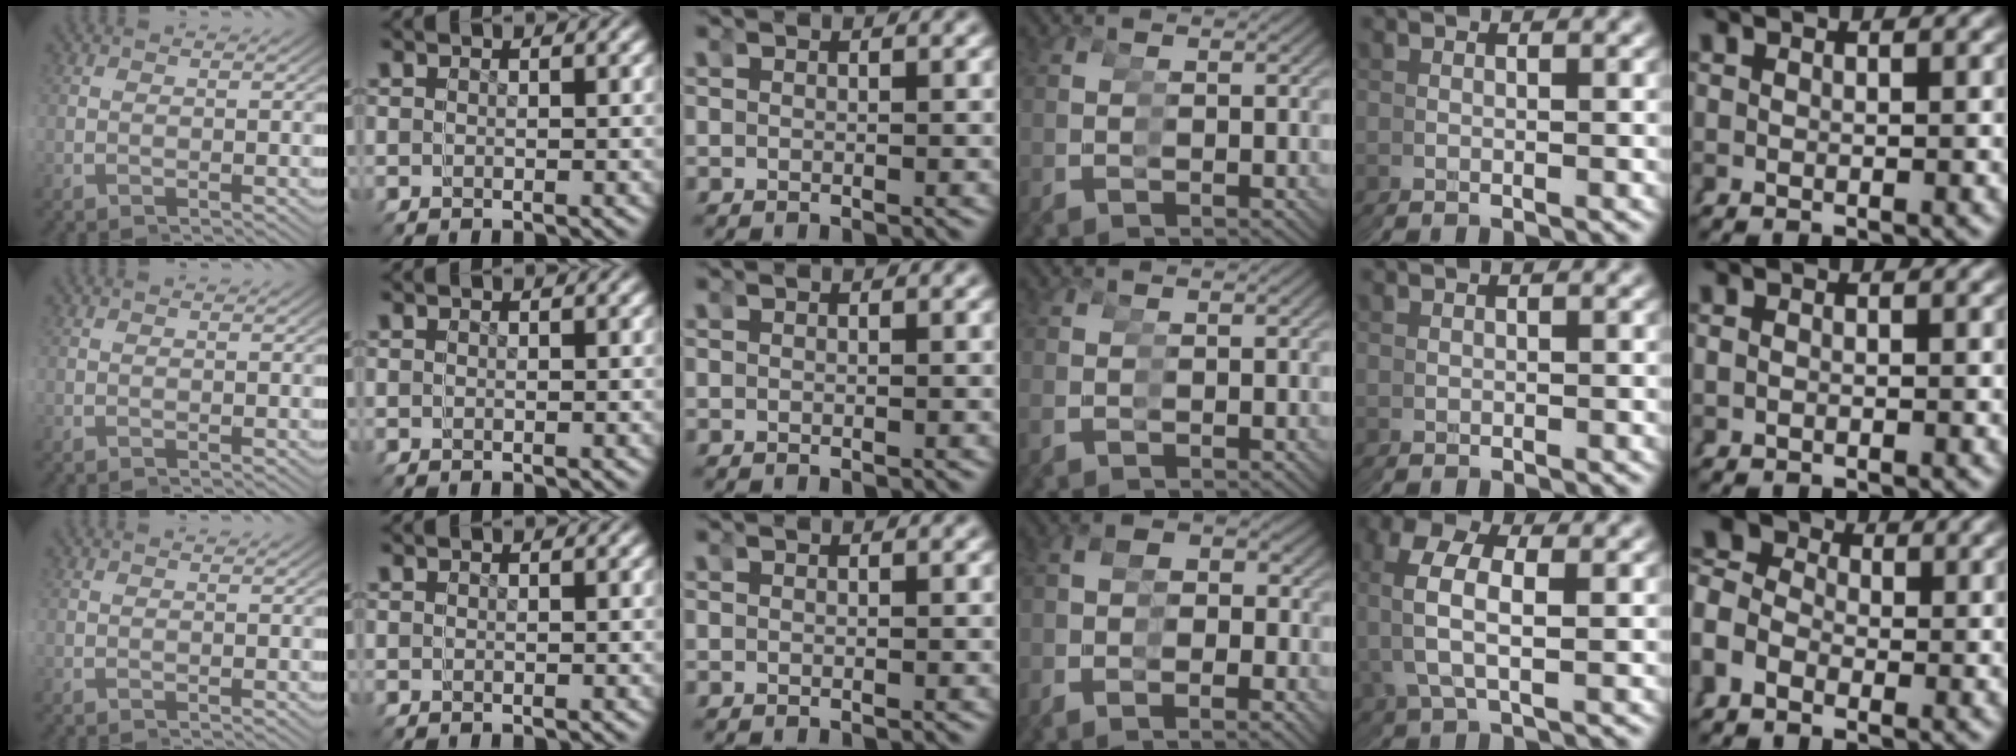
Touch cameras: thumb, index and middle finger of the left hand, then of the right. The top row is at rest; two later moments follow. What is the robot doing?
{"motion": "grasp_and_lifting", "object": "hoodie"}